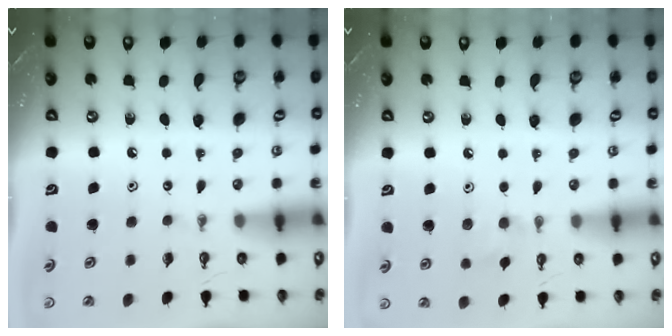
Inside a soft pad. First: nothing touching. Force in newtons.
{"total": 6.8, "press": 6.8, "slide": 1.0}